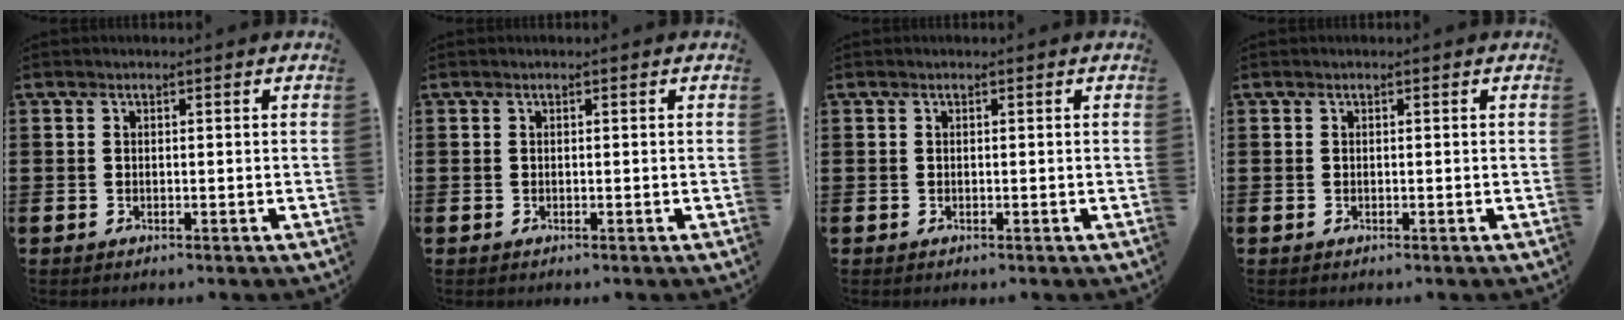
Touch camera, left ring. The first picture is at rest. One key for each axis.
{"total": 0.0}
{"total": 0.0}
{"total": 0.0}